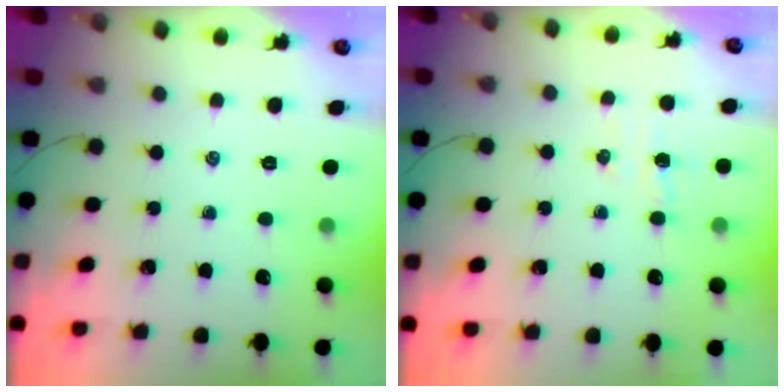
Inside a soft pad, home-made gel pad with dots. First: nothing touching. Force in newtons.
{"total": 4.3, "press": 4.2, "slide": 1.0}